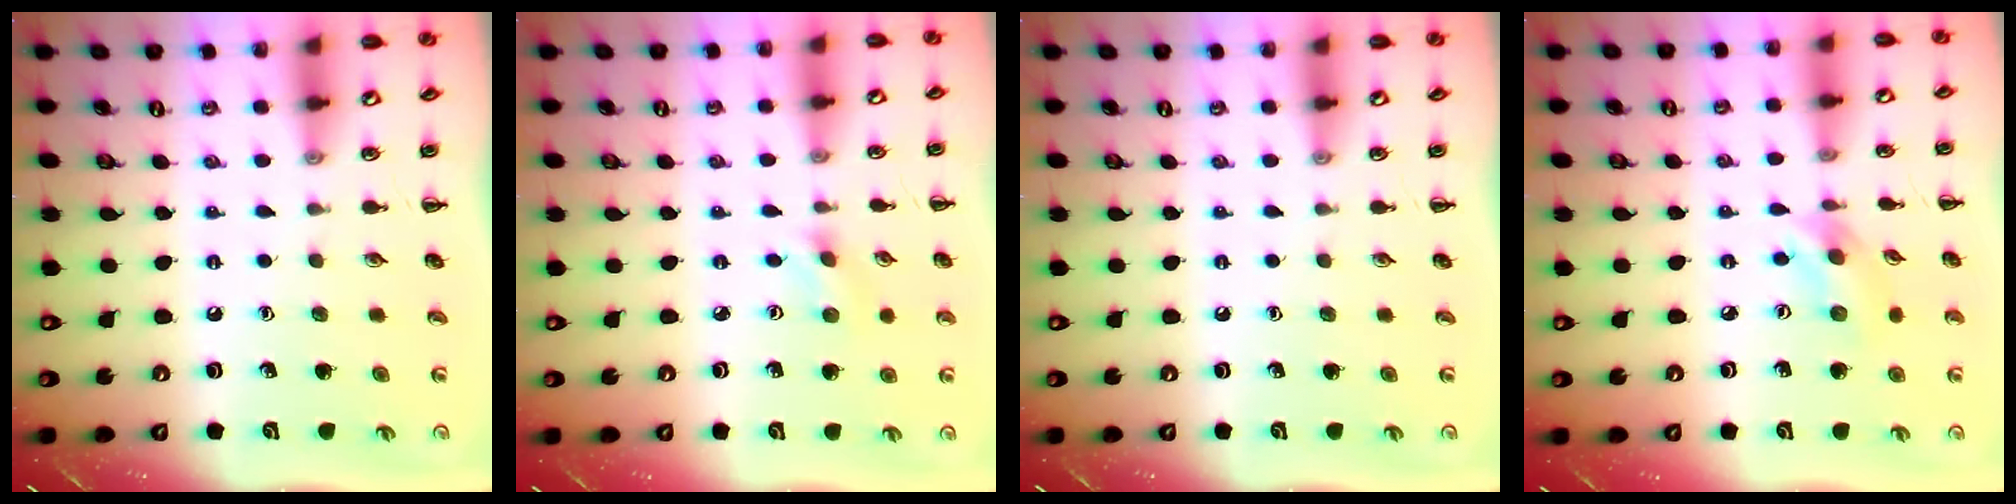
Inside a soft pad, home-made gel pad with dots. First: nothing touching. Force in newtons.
{"total": 1.2, "press": 1.1, "slide": 0.3}
{"total": 0.0}
{"total": 5.2, "press": 5.2, "slide": 0.5}